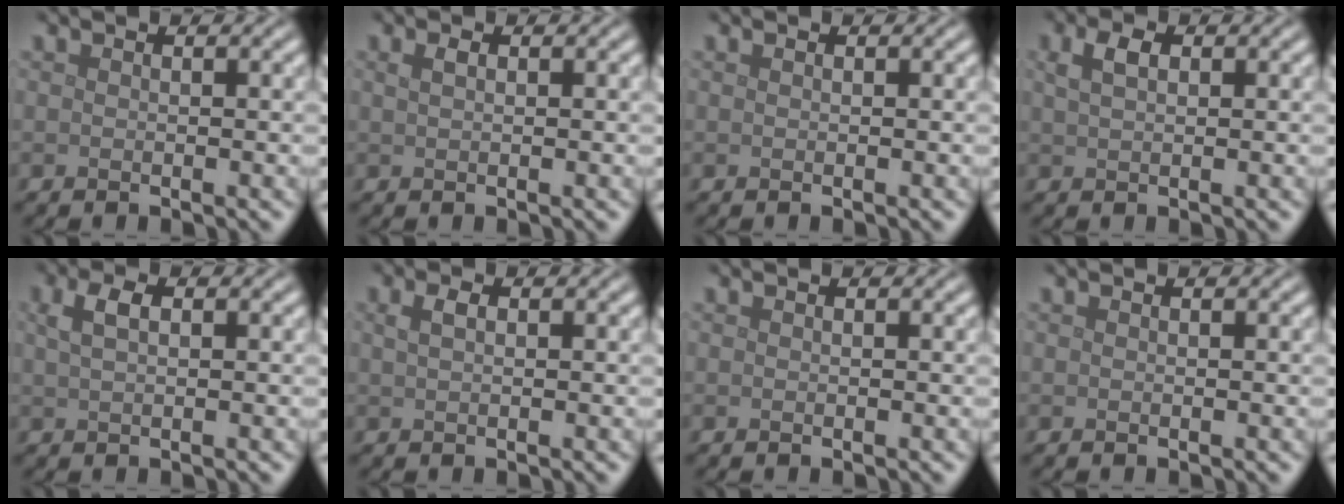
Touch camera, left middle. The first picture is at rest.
{"total": 0.8, "force": [0.4, 0.4, 0.6], "torque": [-0.015, 0.002, 0.009]}
{"total": 0.0}
{"total": 2.1, "force": [0.9, 1.1, 1.5], "torque": [-0.034, 0.005, 0.018]}
{"total": 2.2, "force": [0.9, 1.0, 1.7], "torque": [-0.039, 0.006, 0.016]}
{"total": 1.2, "force": [0.5, 0.6, 1.0], "torque": [-0.023, 0.004, 0.010]}
{"total": 0.0}
{"total": 0.0}